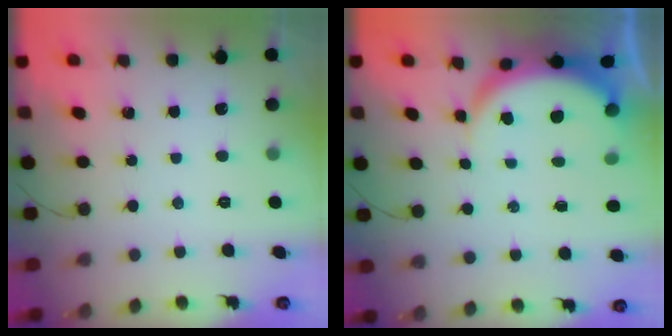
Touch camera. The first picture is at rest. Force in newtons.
{"total": 6.4, "press": 6.3, "slide": 0.5}